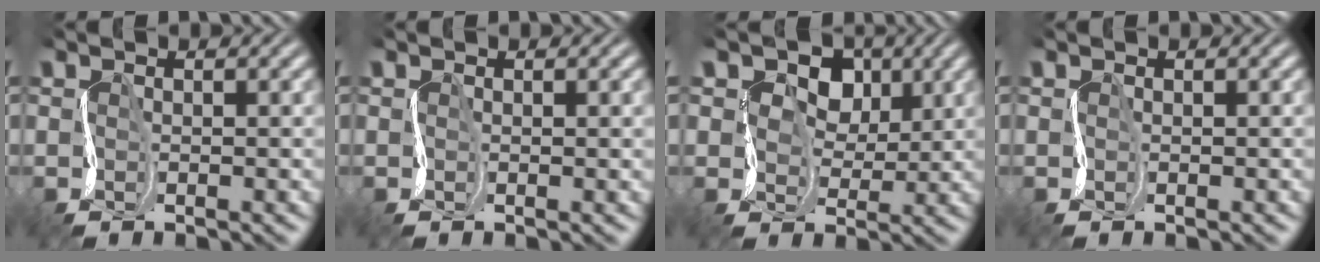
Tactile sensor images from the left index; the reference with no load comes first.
{"total": 0.8, "force": [0.2, 0.3, 0.8], "torque": [-0.010, 0.000, 0.003]}
{"total": 7.5, "force": [3.5, 5.2, 4.1], "torque": [-0.053, 0.019, 0.036]}
{"total": 0.0}